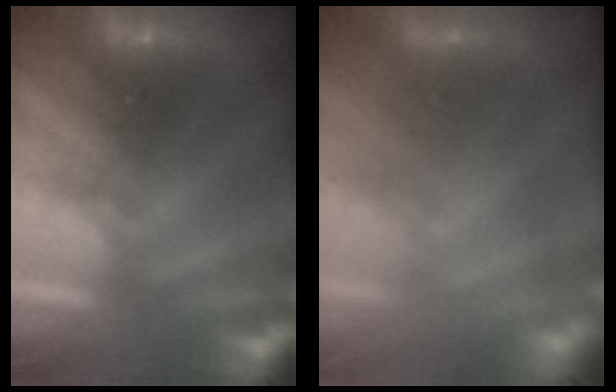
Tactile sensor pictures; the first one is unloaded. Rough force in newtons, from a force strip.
{"total": 3.8}